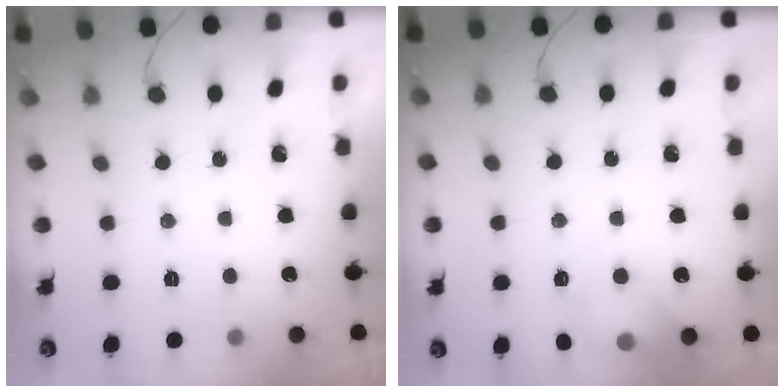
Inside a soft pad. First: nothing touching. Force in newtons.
{"total": 10.2, "press": 10.0, "slide": 1.8}